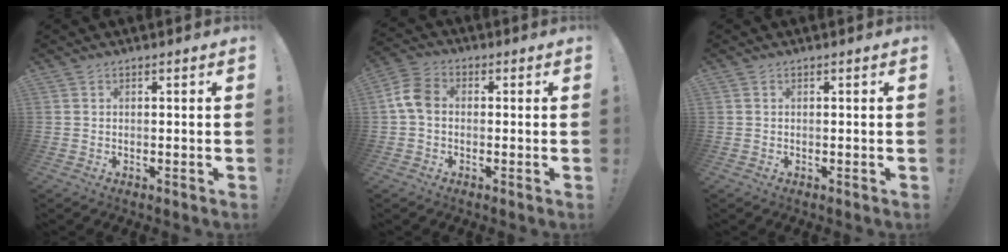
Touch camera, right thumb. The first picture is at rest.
{"total": 7.9, "force": [-0.1, 5.4, 5.7], "torque": [-0.123, 0.017, 0.006]}
{"total": 0.0}